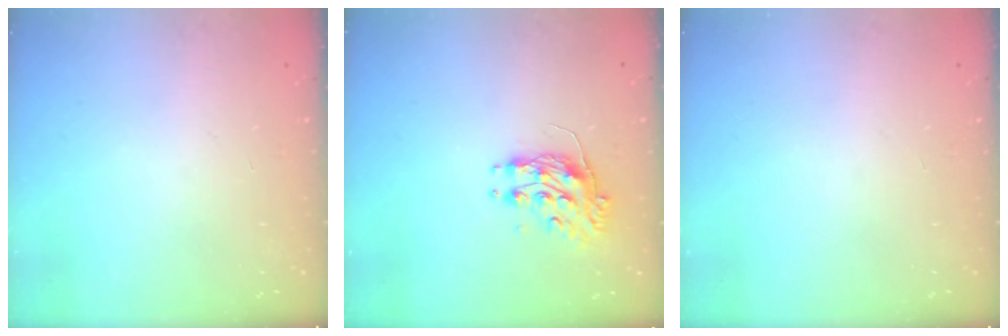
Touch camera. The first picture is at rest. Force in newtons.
{"total": 9.2, "press": 9.2, "slide": 0.1}
{"total": 0.0}